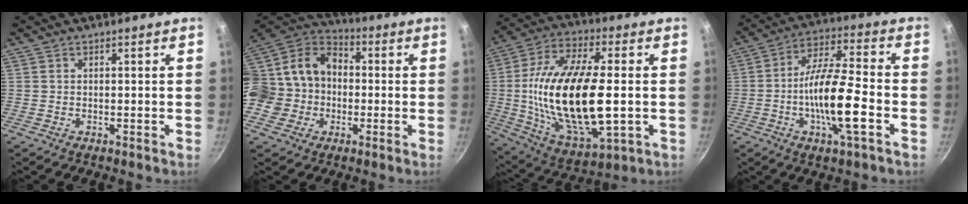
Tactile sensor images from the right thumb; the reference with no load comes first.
{"total": 17.9, "force": [-1.9, 15.9, 8.1], "torque": [-0.136, 0.051, -0.040]}
{"total": 26.2, "force": [-1.1, 11.6, 23.5], "torque": [-0.450, 0.008, -0.015]}
{"total": 14.6, "force": [-4.1, 3.7, 13.6], "torque": [-0.236, 0.032, -0.083]}